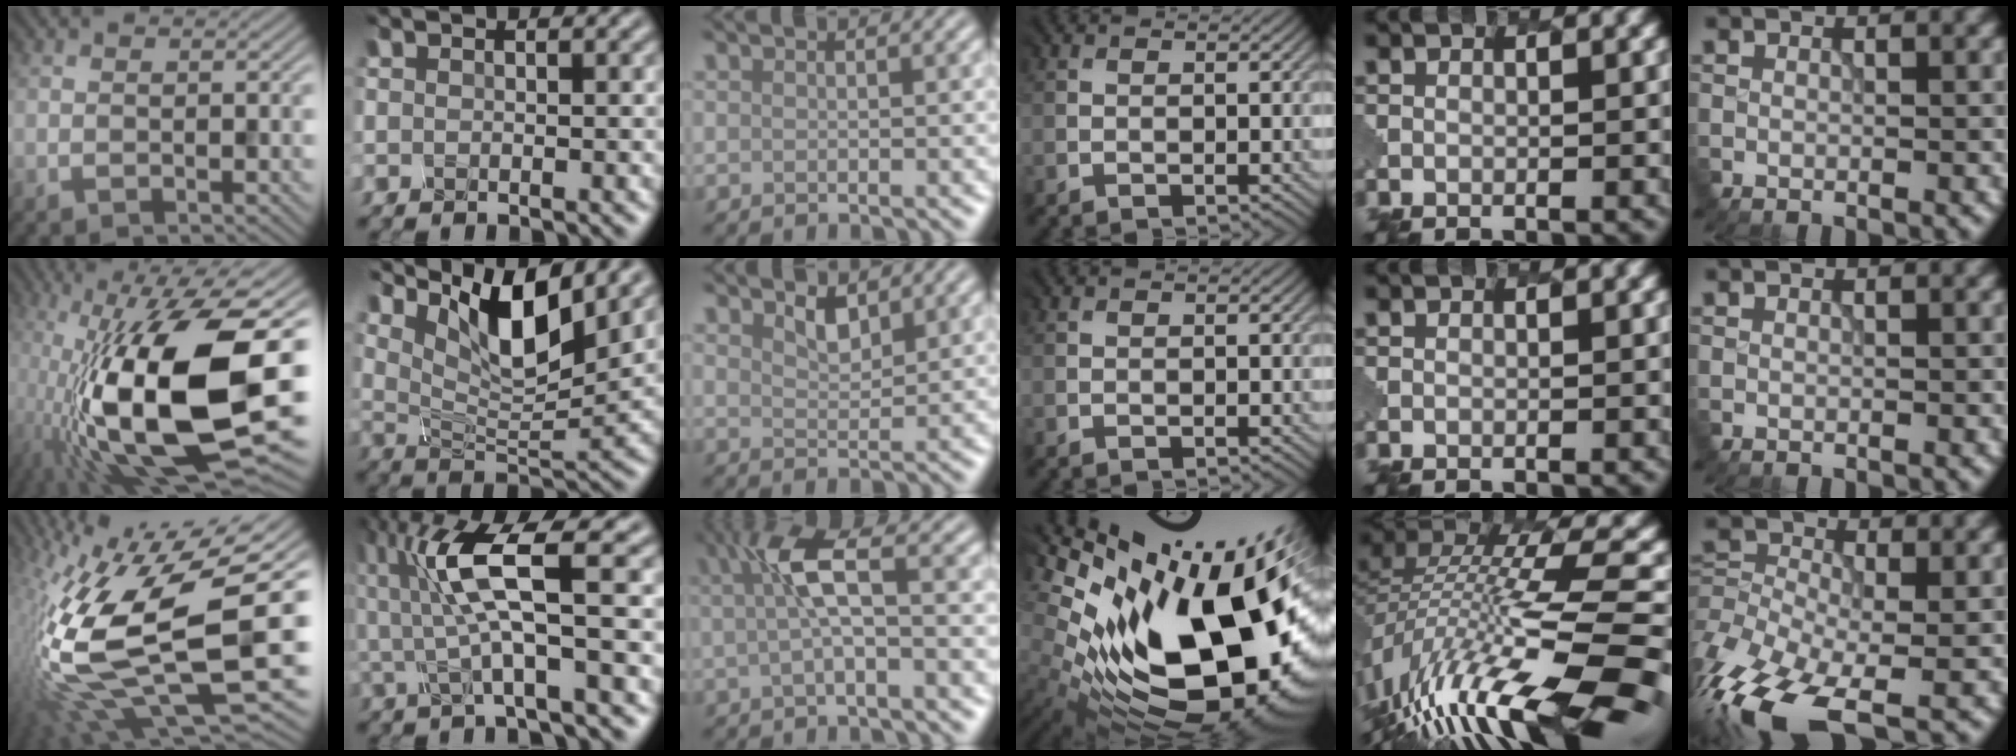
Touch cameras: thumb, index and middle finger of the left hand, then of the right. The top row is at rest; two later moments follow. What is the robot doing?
{"motion": "disassemble", "object": "battery cover"}